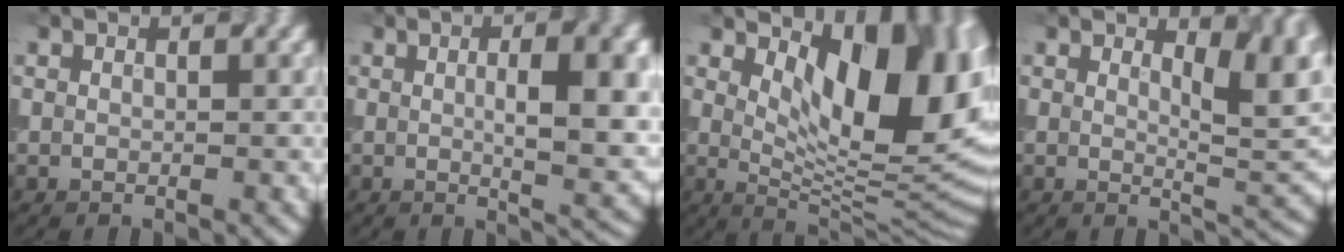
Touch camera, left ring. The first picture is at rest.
{"total": 6.7, "force": [0.1, 1.7, 6.5], "torque": [-0.089, -0.001, 0.011]}
{"total": 11.6, "force": [3.4, 5.2, 9.8], "torque": [-0.123, -0.006, 0.067]}
{"total": 4.9, "force": [1.2, 2.1, 4.2], "torque": [-0.058, -0.007, 0.027]}